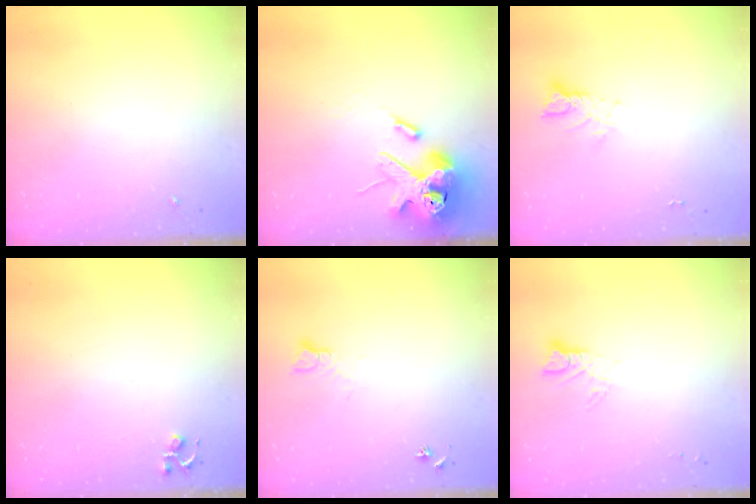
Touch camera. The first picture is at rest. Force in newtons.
{"total": 14.2, "press": 14.0, "slide": 2.3}
{"total": 3.8, "press": 3.7, "slide": 0.3}
{"total": 4.1, "press": 4.1, "slide": 0.5}
{"total": 4.9, "press": 4.9, "slide": 0.5}
{"total": 3.6, "press": 3.6, "slide": 0.2}